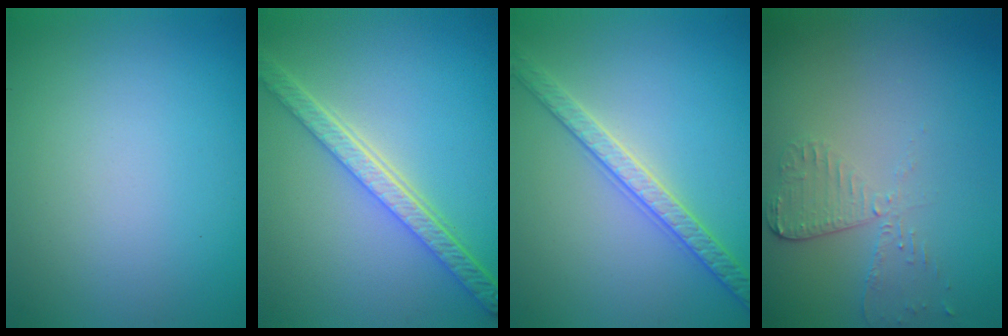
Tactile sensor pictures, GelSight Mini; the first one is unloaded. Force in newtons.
{"total": 5.4, "press": 4.2, "slide": 3.4}
{"total": 3.3, "press": 3.3, "slide": 0.1}
{"total": 2.5, "press": 2.3, "slide": 1.2}